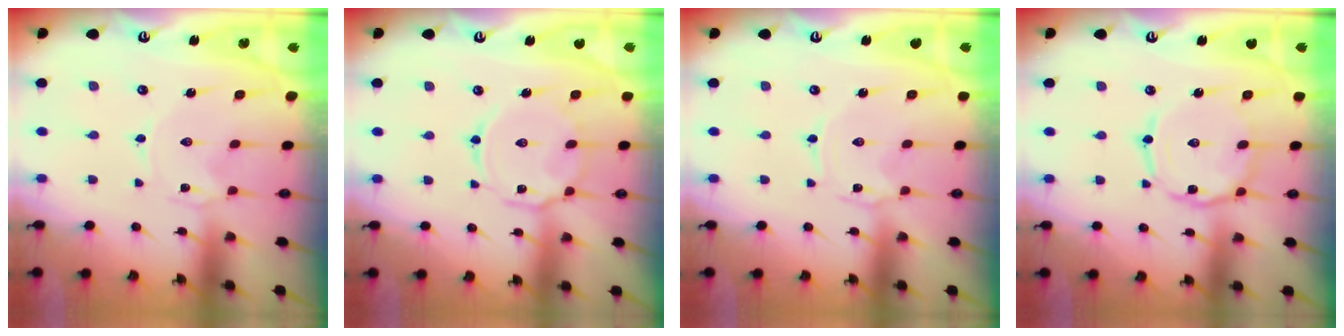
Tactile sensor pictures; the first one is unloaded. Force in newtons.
{"total": 10.7, "press": 10.7, "slide": 0.8}
{"total": 0.6, "press": 0.6, "slide": 0.1}
{"total": 7.1, "press": 7.0, "slide": 0.3}